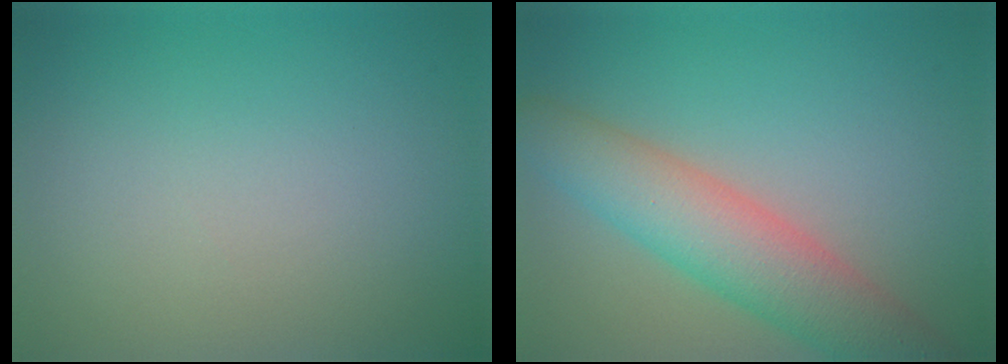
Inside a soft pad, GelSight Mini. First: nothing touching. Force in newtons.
{"total": 6.9, "press": 6.9, "slide": 0.3}